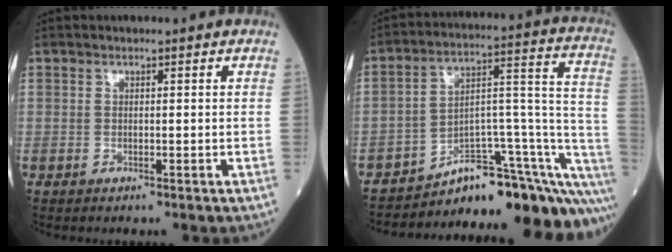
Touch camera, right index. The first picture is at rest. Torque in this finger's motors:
{"motor_torque": [0.99, -1.15, 0.56, 0.07]}